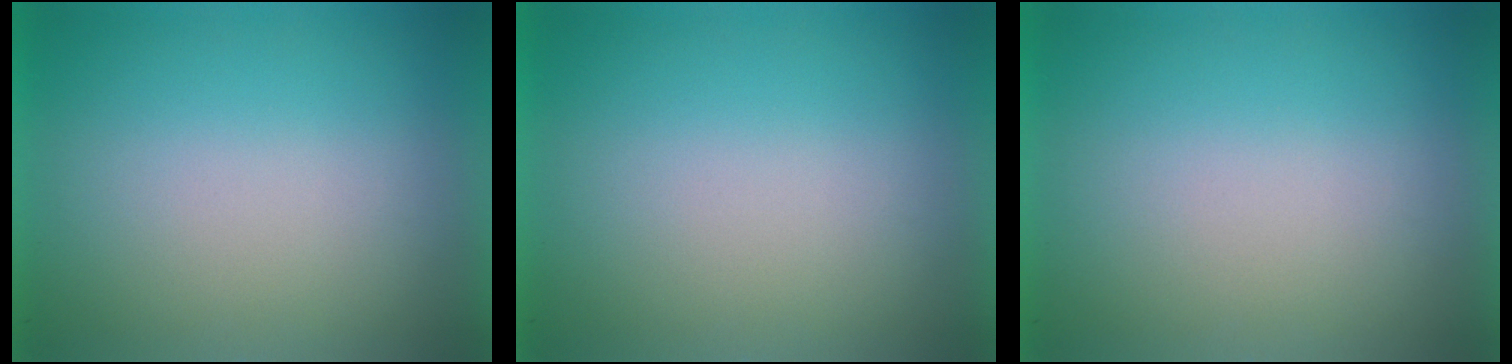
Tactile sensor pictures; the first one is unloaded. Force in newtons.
{"total": 0.0}
{"total": 0.0}